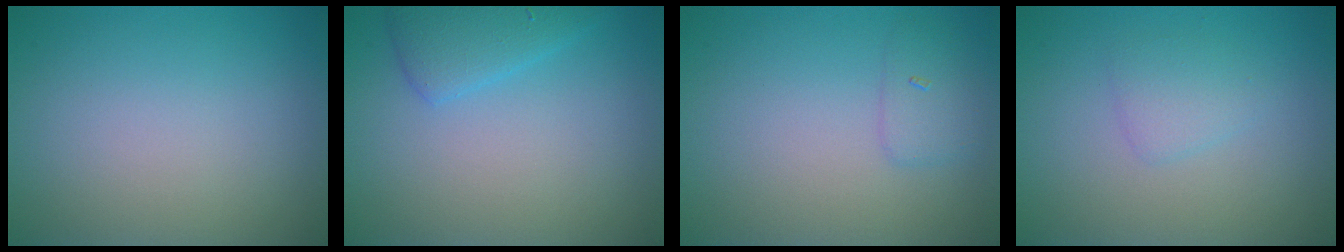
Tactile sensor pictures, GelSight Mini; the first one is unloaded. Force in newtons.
{"total": 2.5, "press": 2.5, "slide": 0.2}
{"total": 1.6, "press": 1.6, "slide": 0.0}
{"total": 1.6, "press": 1.6, "slide": 0.0}